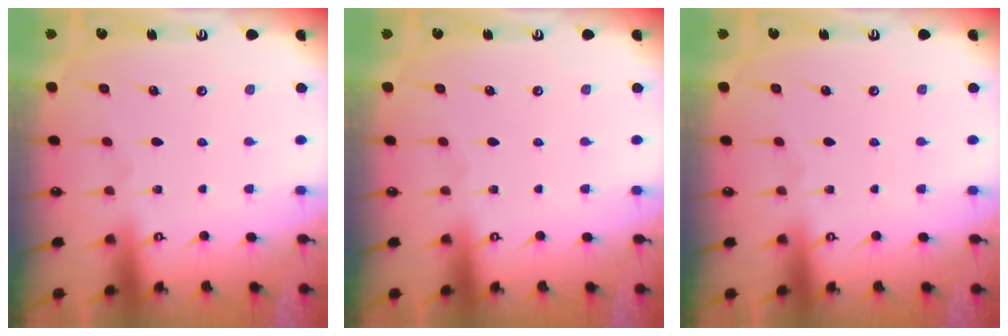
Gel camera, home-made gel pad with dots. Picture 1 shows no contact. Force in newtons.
{"total": 0.0}
{"total": 0.0}